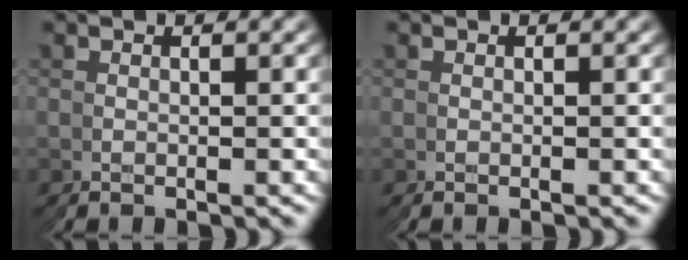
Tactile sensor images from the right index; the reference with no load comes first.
{"total": 0.0}